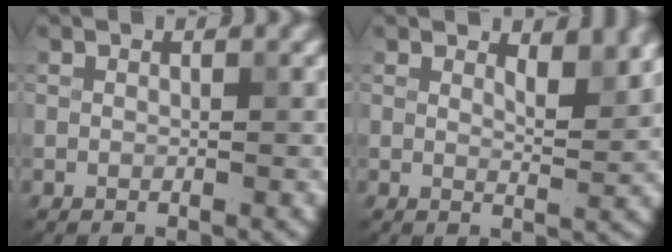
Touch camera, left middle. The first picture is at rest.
{"total": 2.5, "force": [1.9, 0.6, 1.6], "torque": [-0.021, -0.005, 0.029]}